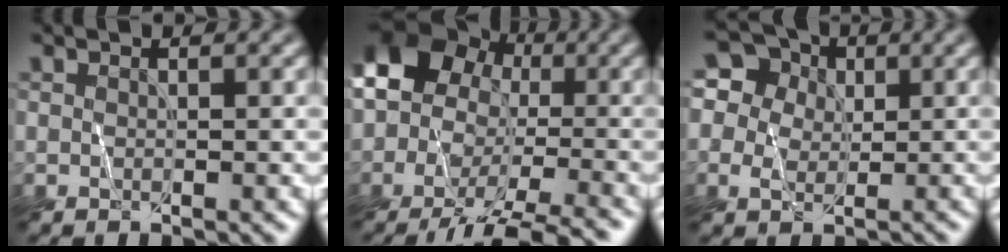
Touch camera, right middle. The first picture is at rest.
{"total": 13.6, "force": [-3.9, 9.7, 8.7], "torque": [-0.133, 0.004, -0.068]}
{"total": 7.8, "force": [2.9, 6.5, 3.2], "torque": [-0.060, 0.036, 0.033]}